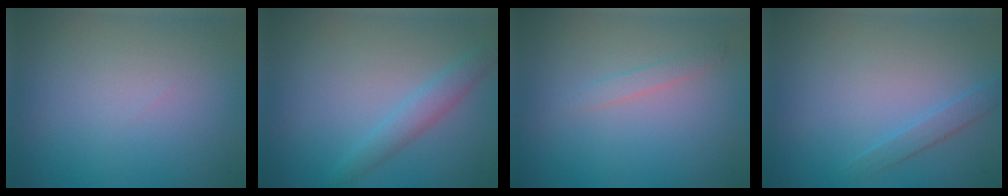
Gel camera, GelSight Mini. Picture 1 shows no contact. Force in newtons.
{"total": 2.2, "press": 2.2, "slide": 0.1}
{"total": 1.0, "press": 1.0, "slide": 0.1}
{"total": 1.4, "press": 1.4, "slide": 0.1}